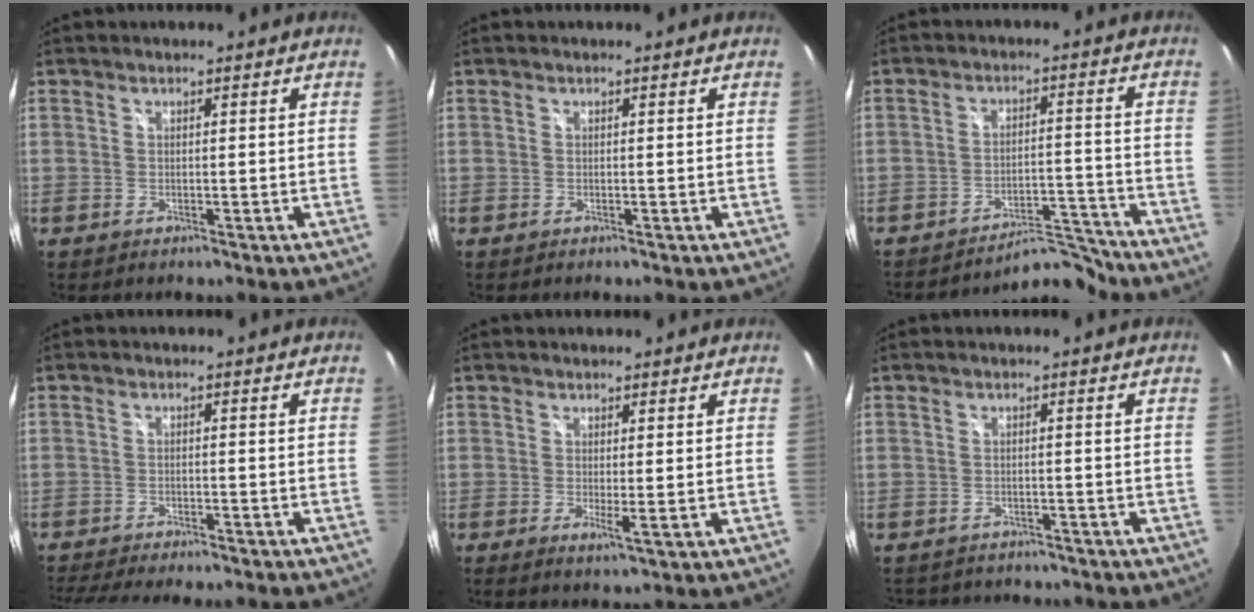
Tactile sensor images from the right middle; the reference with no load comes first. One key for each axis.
{"total": 0.0}
{"total": 7.1, "fx": -7.1, "fy": 0.3, "fz": -0.2, "tx": -0.002, "ty": 0.025, "tz": -0.109}
{"total": 12.6, "fx": -11.2, "fy": 1.7, "fz": 5.5, "tx": -0.122, "ty": -0.020, "tz": -0.170}
{"total": 2.1, "fx": -0.2, "fy": -0.2, "fz": 2.1, "tx": -0.039, "ty": -0.006, "tz": -0.004}
{"total": 8.2, "fx": -7.3, "fy": 3.0, "fz": 2.3, "tx": -0.053, "ty": -0.009, "tz": -0.100}